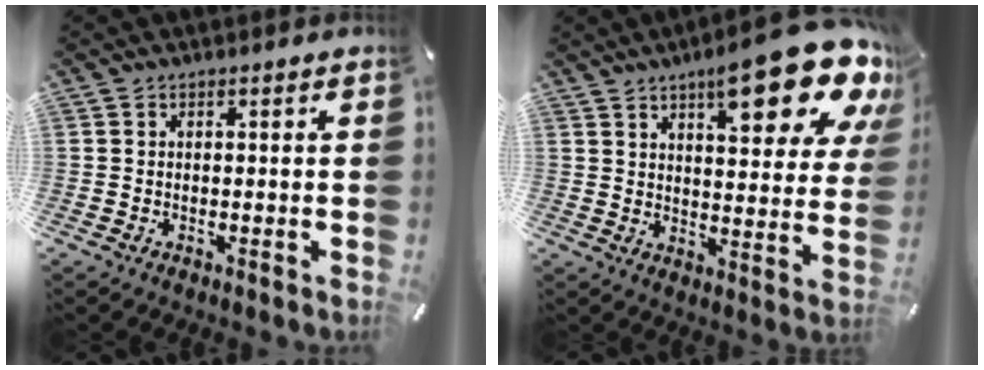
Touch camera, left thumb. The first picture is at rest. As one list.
[{"total": 21.1, "force": [13.2, 7.3, 14.7], "torque": [-0.194, -0.087, 0.210]}]